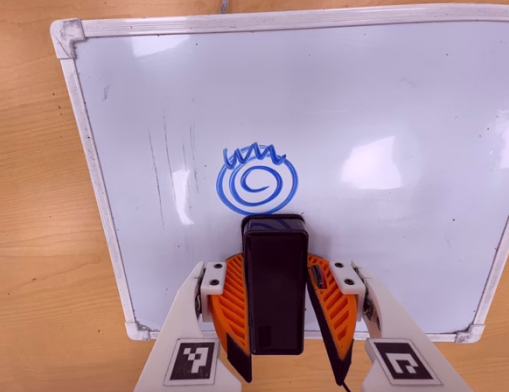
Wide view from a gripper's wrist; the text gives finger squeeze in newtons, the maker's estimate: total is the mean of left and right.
{"total": 10.7, "left": 12.2, "right": 9.3}